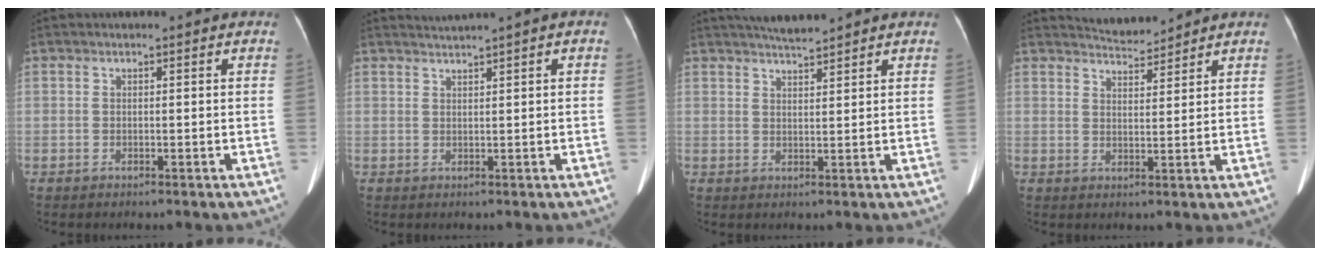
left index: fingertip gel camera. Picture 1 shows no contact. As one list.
[{"total": 1.6, "force": [1.3, -0.4, 0.8], "torque": [-0.013, 0.012, 0.027]}, {"total": 4.4, "force": [4.1, 0.0, 1.6], "torque": [-0.027, 0.017, 0.074]}, {"total": 3.7, "force": [3.7, 0.0, -0.1], "torque": [-0.005, 0.003, 0.065]}]